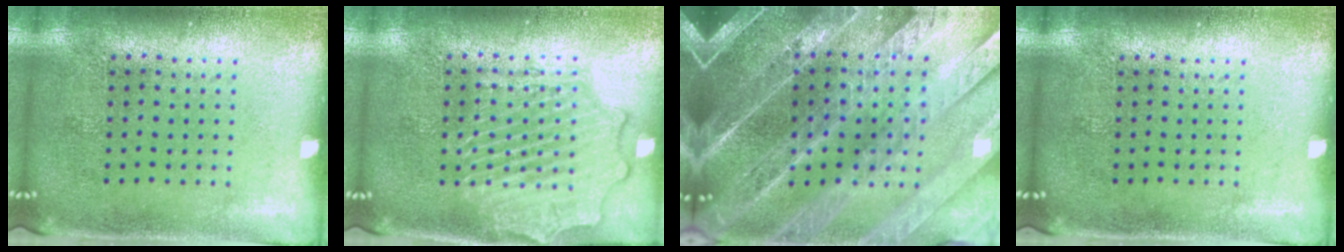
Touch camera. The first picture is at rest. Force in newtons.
{"total": 3.6, "press": 3.6, "slide": 0.4}
{"total": 5.2, "press": 4.4, "slide": 2.6}
{"total": 0.0}